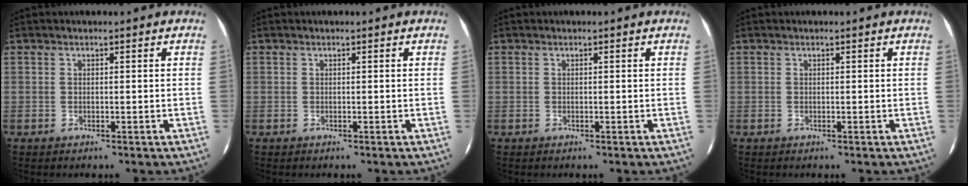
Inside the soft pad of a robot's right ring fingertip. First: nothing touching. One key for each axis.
{"total": 0.0}
{"total": 0.0}
{"total": 0.0}